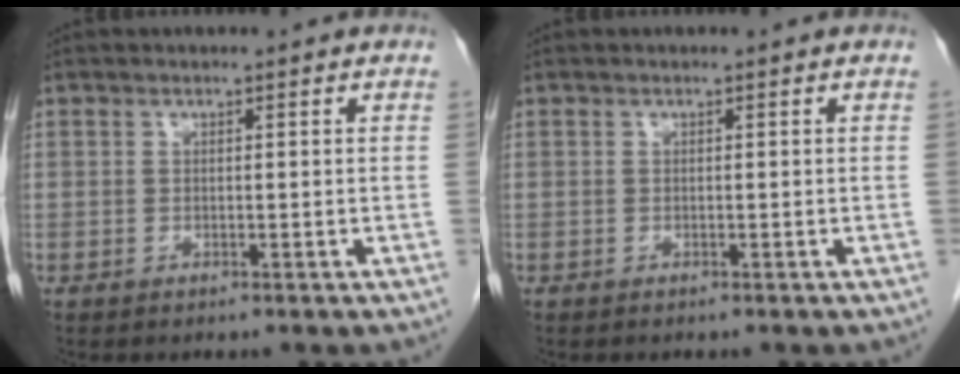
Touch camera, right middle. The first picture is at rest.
{"total": 0.0}